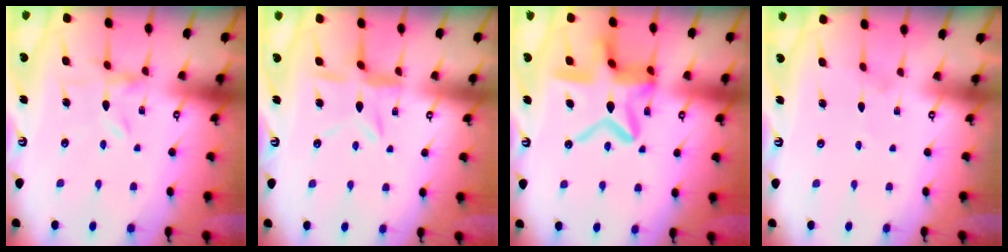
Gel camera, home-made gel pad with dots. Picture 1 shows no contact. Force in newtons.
{"total": 7.7, "press": 7.7, "slide": 0.7}
{"total": 18.8, "press": 18.7, "slide": 1.7}
{"total": 0.0}